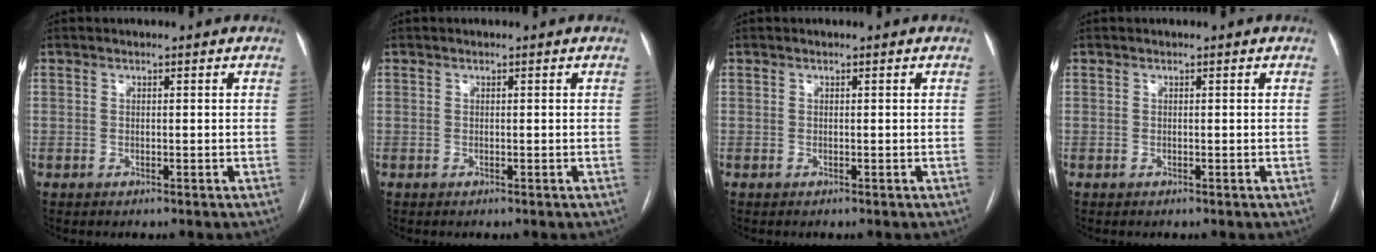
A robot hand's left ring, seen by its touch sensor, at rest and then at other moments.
{"total": 0.0}
{"total": 0.0}
{"total": 0.0}